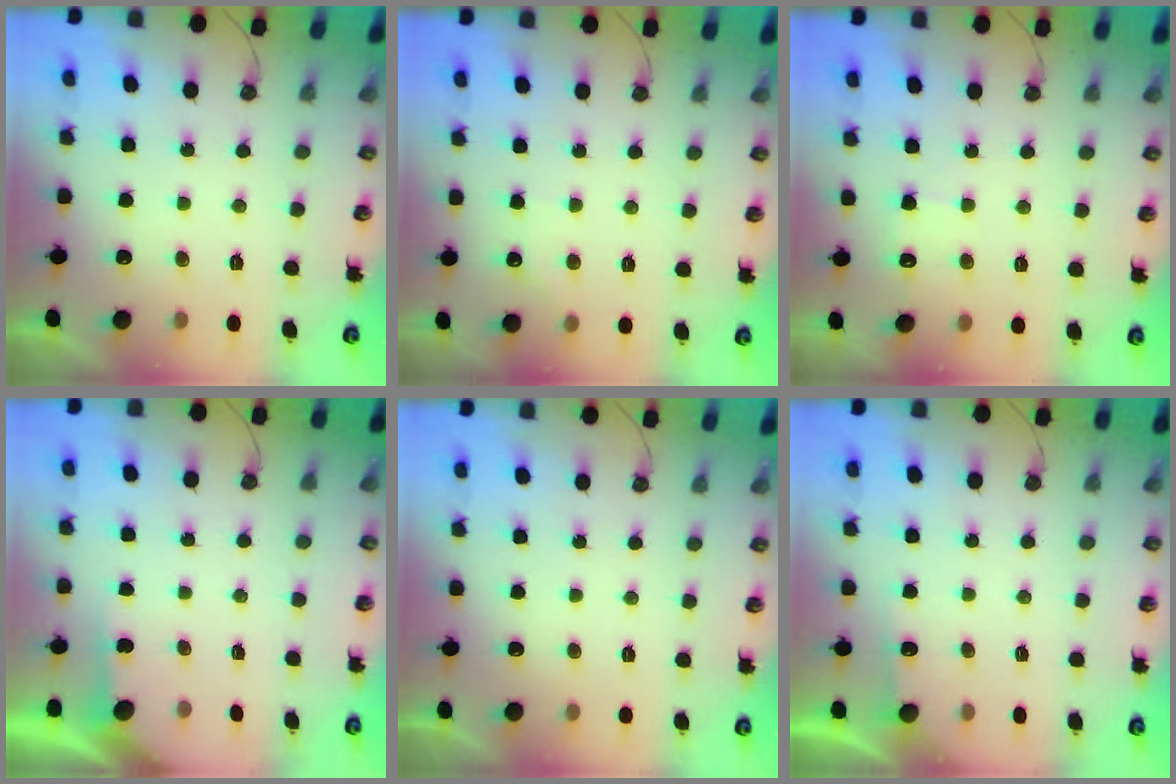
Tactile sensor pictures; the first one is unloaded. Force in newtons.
{"total": 2.7, "press": 2.6, "slide": 0.4}
{"total": 4.8, "press": 4.8, "slide": 0.5}
{"total": 2.3, "press": 2.3, "slide": 0.2}
{"total": 0.0}
{"total": 4.1, "press": 4.1, "slide": 0.6}